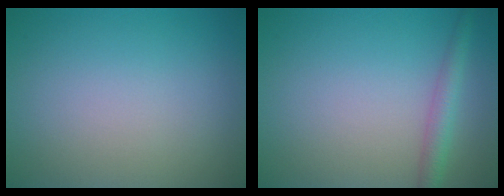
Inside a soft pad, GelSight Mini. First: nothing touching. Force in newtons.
{"total": 2.3, "press": 2.3, "slide": 0.1}